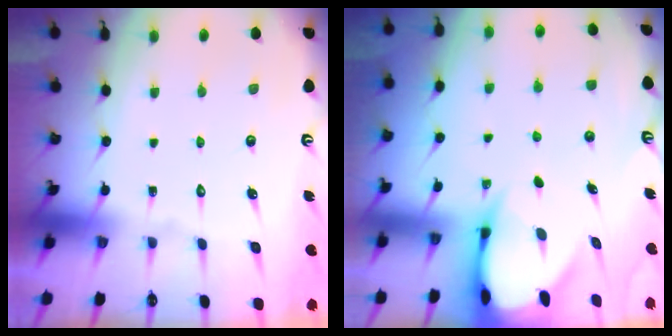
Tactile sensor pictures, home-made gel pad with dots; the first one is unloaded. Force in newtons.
{"total": 4.9, "press": 4.8, "slide": 0.7}